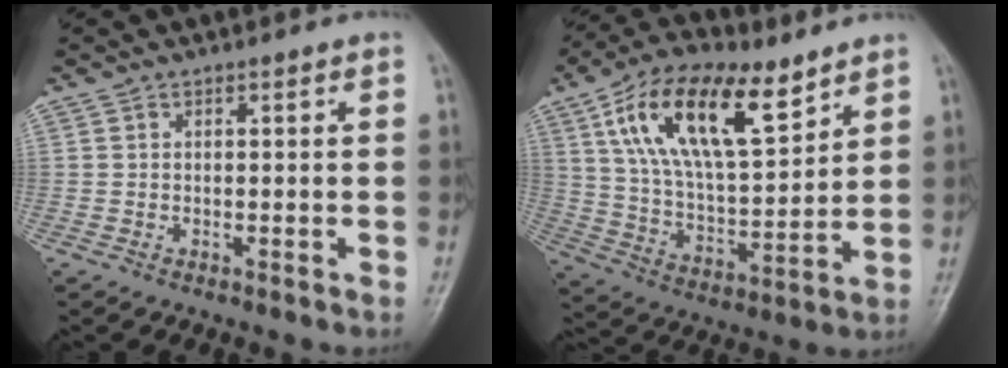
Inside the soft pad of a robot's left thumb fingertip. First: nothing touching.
{"total": 20.8, "force": [10.4, 9.1, 15.5], "torque": [-0.249, -0.030, 0.189]}